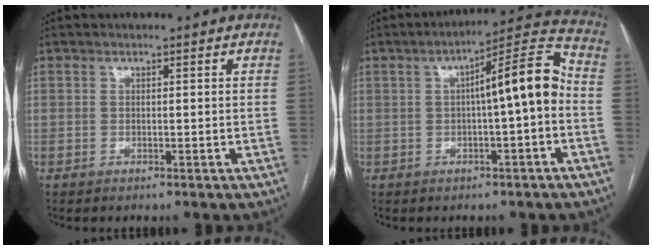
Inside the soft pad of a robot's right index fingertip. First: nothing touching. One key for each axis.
{"total": 10.1, "fx": -0.3, "fy": 1.1, "fz": 10.0, "tx": -0.142, "ty": 0.034, "tz": -0.005}